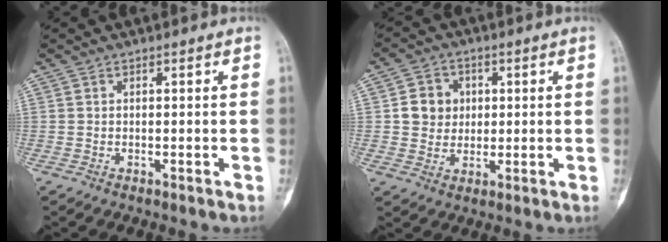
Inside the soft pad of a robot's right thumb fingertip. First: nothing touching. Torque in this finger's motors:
{"motor_torque": [0.45, 0.62, 0.17, -0.22, -0.03]}